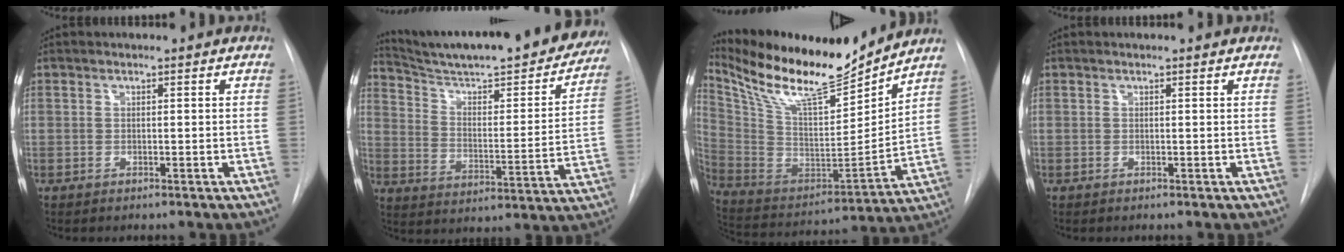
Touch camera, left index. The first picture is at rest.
{"total": 28.2, "force": [25.0, 3.9, 12.3], "torque": [-0.187, -0.056, 0.338]}
{"total": 19.3, "force": [16.8, 2.8, 9.1], "torque": [-0.185, -0.015, 0.304]}
{"total": 1.3, "force": [1.3, 0.2, 0.1], "torque": [-0.013, 0.008, 0.010]}